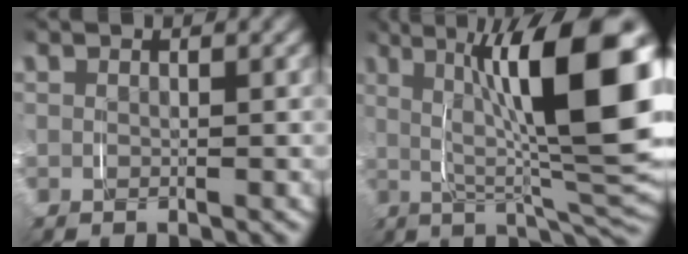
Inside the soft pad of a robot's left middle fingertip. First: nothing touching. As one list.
[{"total": 14.6, "force": [2.3, 4.7, 13.6], "torque": [-0.185, 0.011, 0.035]}]